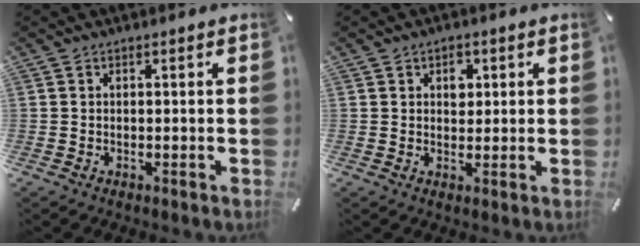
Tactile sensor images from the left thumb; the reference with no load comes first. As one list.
[{"total": 3.2, "force": [1.0, 2.4, 1.8], "torque": [0.000, -0.009, 0.006]}]